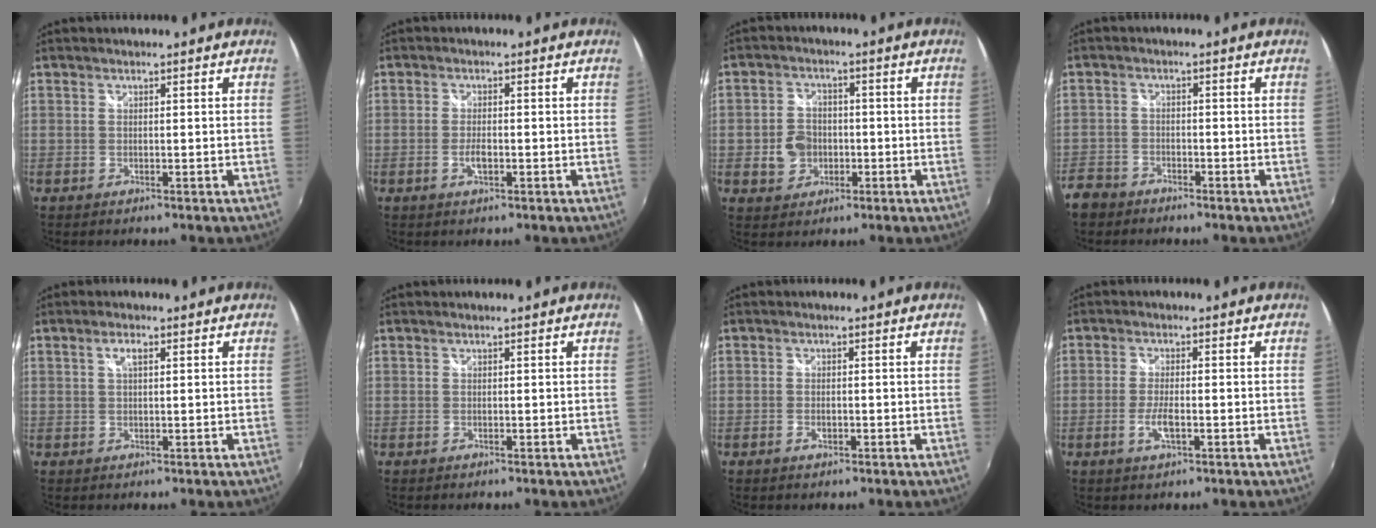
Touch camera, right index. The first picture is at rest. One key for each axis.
{"total": 2.3, "fx": -0.7, "fy": 1.0, "fz": 2.0, "tx": -0.040, "ty": 0.000, "tz": -0.012}
{"total": 5.8, "fx": -1.3, "fy": 5.0, "fz": 2.5, "tx": -0.052, "ty": 0.013, "tz": -0.019}
{"total": 5.7, "fx": -4.0, "fy": 4.0, "fz": 0.9, "tx": -0.040, "ty": 0.007, "tz": -0.082}
{"total": 2.1, "fx": 0.8, "fy": 0.7, "fz": 1.8, "tx": -0.033, "ty": 0.004, "tz": 0.012}
{"total": 0.0}
{"total": 1.4, "fx": -0.6, "fy": 0.9, "fz": 0.9, "tx": -0.018, "ty": 0.001, "tz": -0.009}
{"total": 3.6, "fx": -1.2, "fy": 0.9, "fz": 3.3, "tx": -0.074, "ty": -0.003, "tz": -0.024}